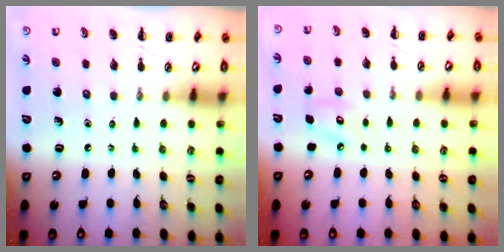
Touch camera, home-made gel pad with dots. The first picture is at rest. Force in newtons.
{"total": 4.1, "press": 4.1, "slide": 0.6}